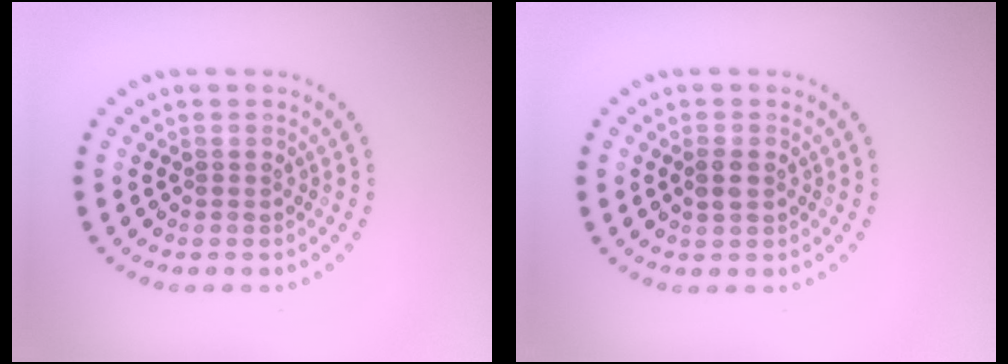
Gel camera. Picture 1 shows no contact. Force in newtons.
{"total": 1.4, "press": 1.4, "slide": 0.1}